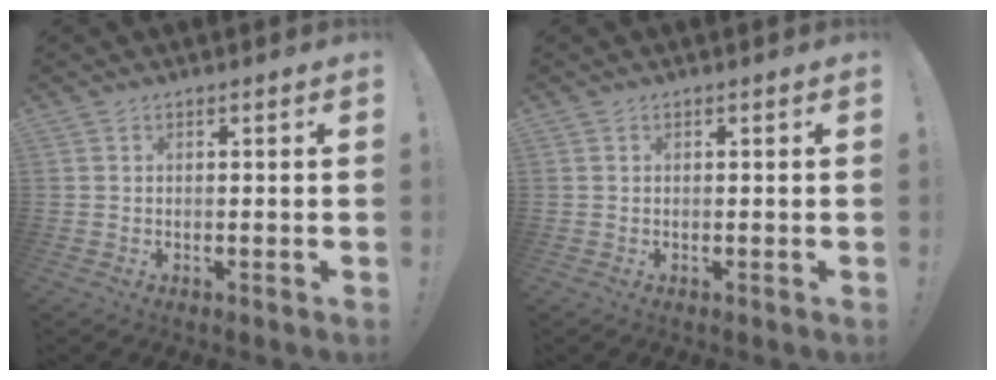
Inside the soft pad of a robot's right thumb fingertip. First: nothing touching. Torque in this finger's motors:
{"motor_torque": [0.08, 0.01, 0.19, 0.00, 0.12]}